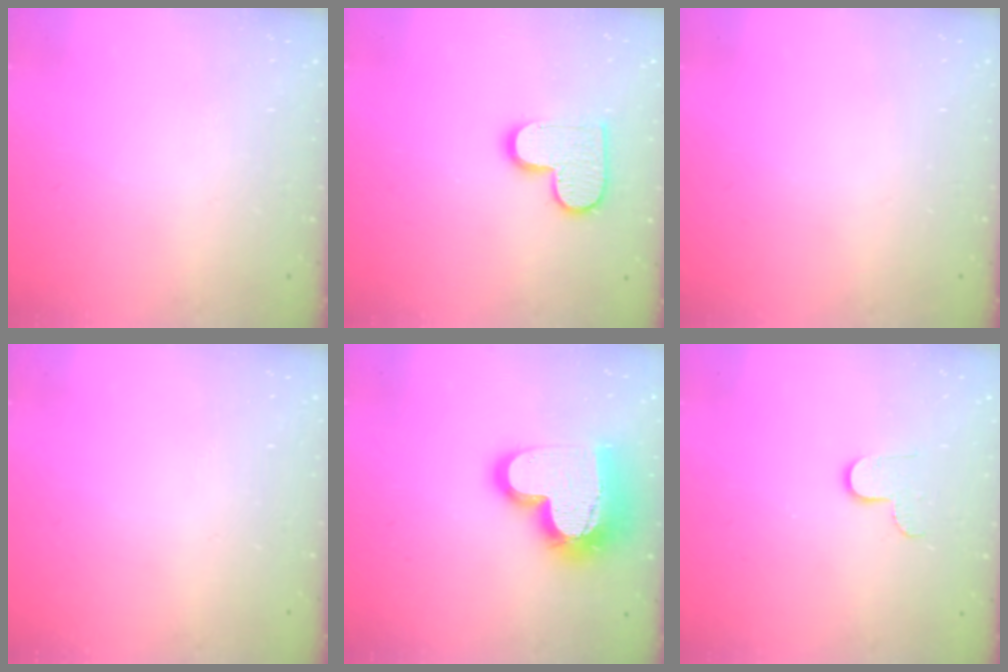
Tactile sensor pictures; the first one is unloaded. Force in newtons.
{"total": 11.6, "press": 11.6, "slide": 0.7}
{"total": 0.0}
{"total": 0.0}
{"total": 20.6, "press": 20.6, "slide": 1.5}
{"total": 5.8, "press": 5.8, "slide": 0.3}